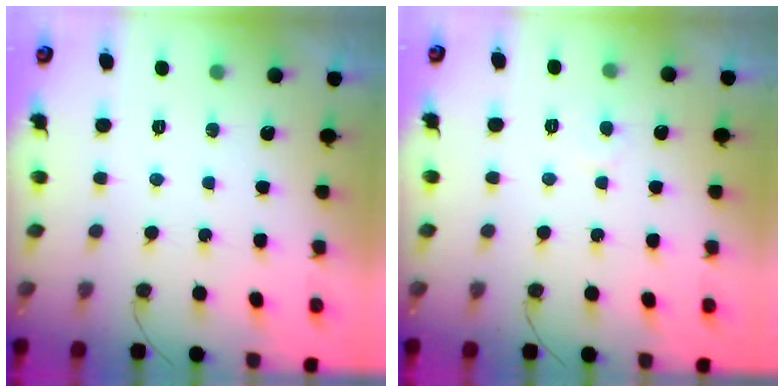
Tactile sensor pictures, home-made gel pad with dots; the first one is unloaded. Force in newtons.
{"total": 2.4, "press": 2.4, "slide": 0.2}